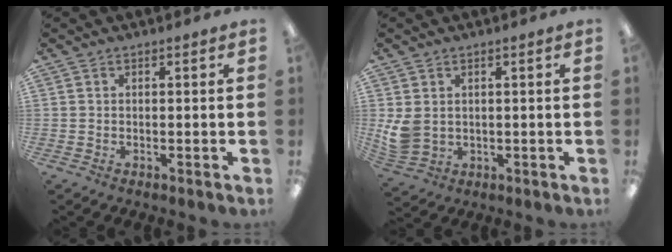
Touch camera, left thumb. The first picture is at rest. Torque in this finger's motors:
{"motor_torque": [-0.07, 0.36, 0.32, -0.31, 0.05]}